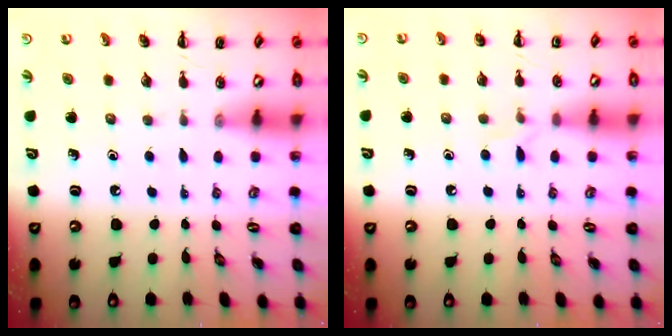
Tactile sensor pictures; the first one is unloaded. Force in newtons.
{"total": 5.3, "press": 5.0, "slide": 1.8}